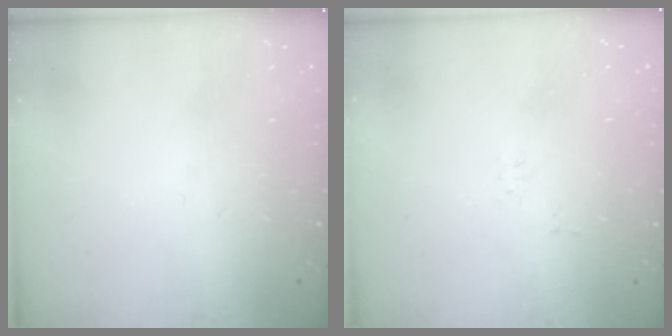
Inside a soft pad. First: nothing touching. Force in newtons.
{"total": 2.7, "press": 2.7, "slide": 0.3}